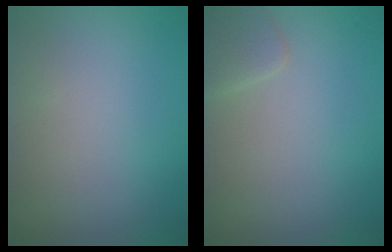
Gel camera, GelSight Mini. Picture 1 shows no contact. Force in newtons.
{"total": 1.4, "press": 1.4, "slide": 0.1}